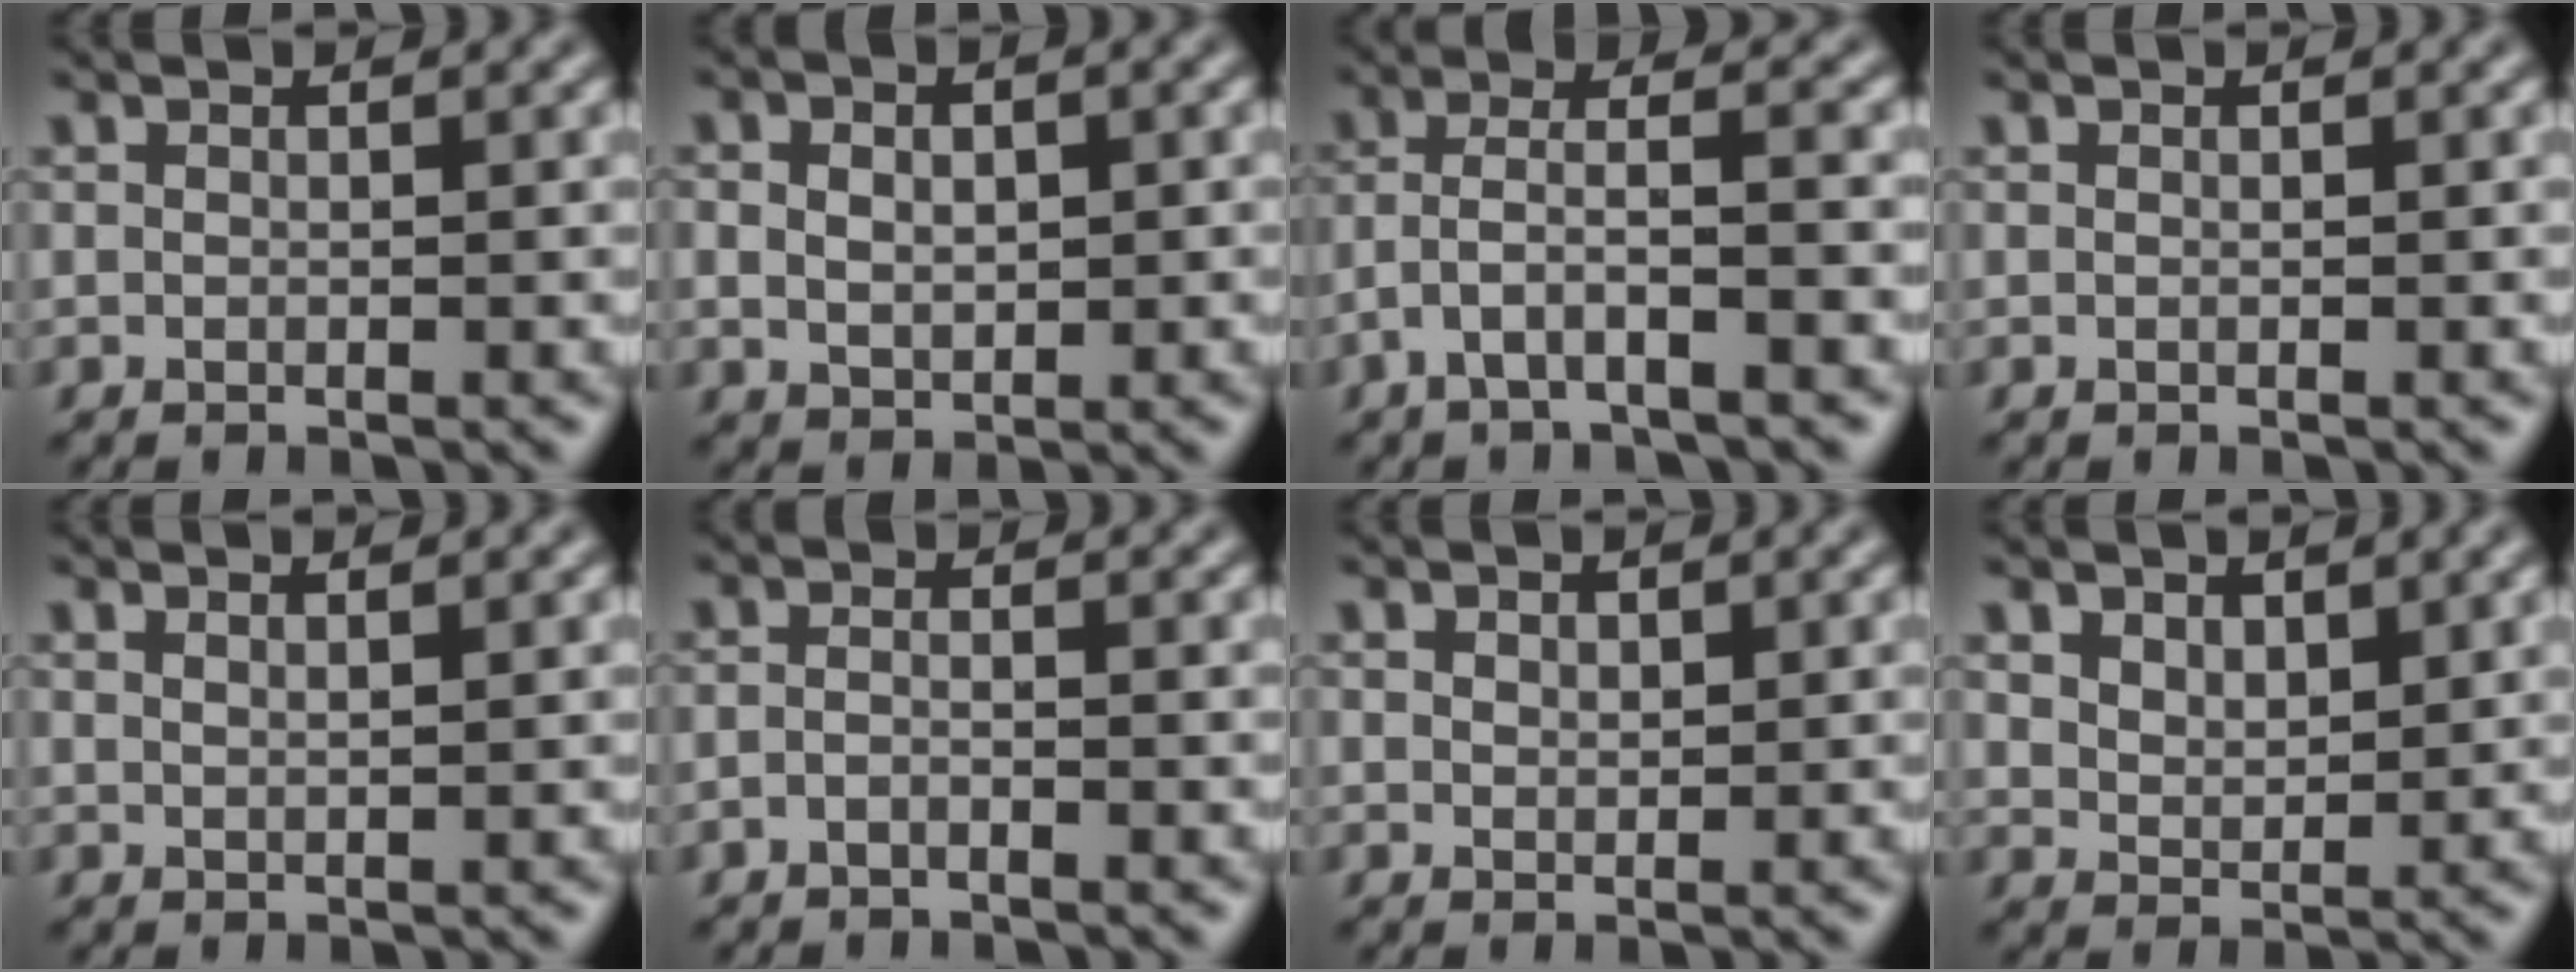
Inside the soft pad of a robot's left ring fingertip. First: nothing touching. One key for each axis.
{"total": 3.3, "fx": 0.4, "fy": 2.3, "fz": 2.3, "tx": -0.037, "ty": 0.008, "tz": 0.003}
{"total": 4.0, "fx": -2.1, "fy": 1.0, "fz": 3.3, "tx": -0.067, "ty": 0.008, "tz": -0.043}
{"total": 0.0}
{"total": 1.2, "fx": 0.8, "fy": 0.3, "fz": 0.7, "tx": -0.004, "ty": 0.002, "tz": 0.007}
{"total": 1.2, "fx": -0.9, "fy": 0.4, "fz": 0.8, "tx": -0.019, "ty": 0.000, "tz": -0.019}
{"total": 0.8, "fx": 0.5, "fy": 0.6, "fz": 0.3, "tx": -0.007, "ty": -0.001, "tz": 0.011}
{"total": 2.6, "fx": 1.5, "fy": 1.6, "fz": 1.3, "tx": -0.030, "ty": -0.007, "tz": 0.031}